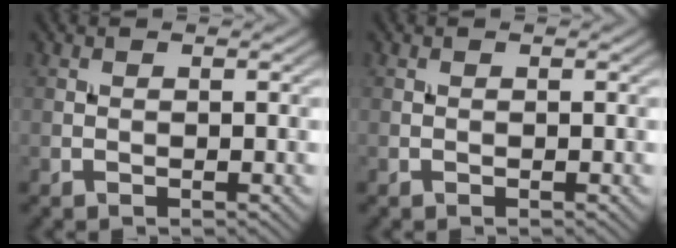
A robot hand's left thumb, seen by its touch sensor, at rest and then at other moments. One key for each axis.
{"total": 0.0}